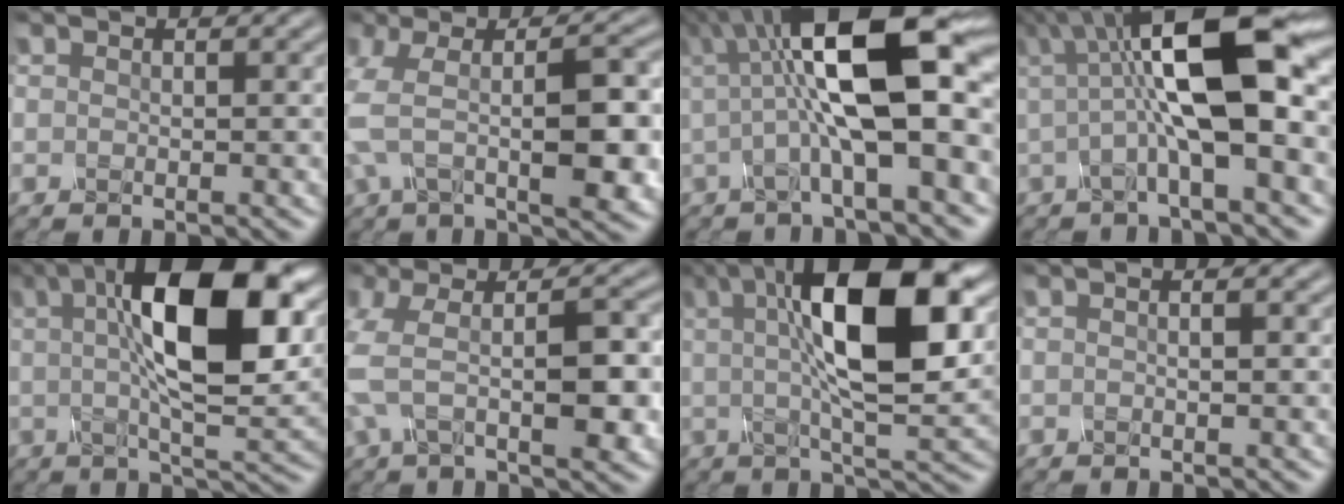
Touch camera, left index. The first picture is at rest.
{"total": 9.5, "force": [-0.6, 3.6, 8.8], "torque": [-0.166, 0.002, -0.018]}
{"total": 12.5, "force": [2.0, 3.7, 11.7], "torque": [-0.190, 0.021, 0.027]}
{"total": 11.0, "force": [1.8, 3.1, 10.4], "torque": [-0.173, 0.014, 0.026]}
{"total": 14.7, "force": [3.9, 4.9, 13.3], "torque": [-0.205, 0.011, 0.055]}
{"total": 8.1, "force": [-0.7, 3.2, 7.4], "torque": [-0.149, 0.006, -0.021]}
{"total": 13.3, "force": [3.5, 3.9, 12.2], "torque": [-0.186, 0.012, 0.052]}
{"total": 1.5, "force": [0.4, 0.5, 1.4], "torque": [-0.013, -0.005, -0.003]}